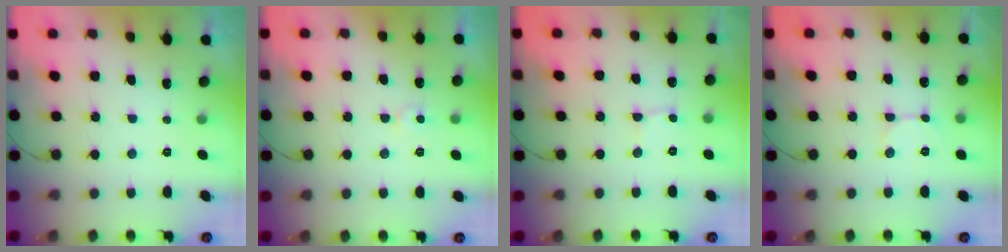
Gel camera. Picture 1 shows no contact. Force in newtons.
{"total": 4.6, "press": 4.6, "slide": 0.4}
{"total": 2.9, "press": 2.8, "slide": 0.3}
{"total": 5.5, "press": 5.5, "slide": 0.4}